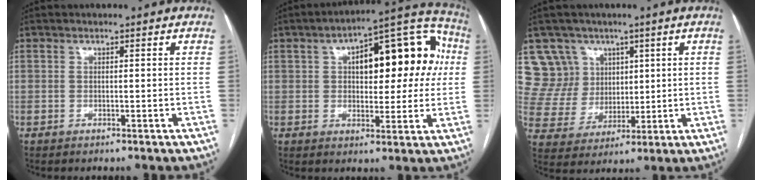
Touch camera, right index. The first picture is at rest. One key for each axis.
{"total": 18.1, "fx": 3.7, "fy": 7.7, "fz": 16.0, "tx": -0.210, "ty": 0.053, "tz": 0.049}
{"total": 10.0, "fx": 5.5, "fy": 8.3, "fz": 0.0, "tx": -0.010, "ty": 0.032, "tz": 0.116}